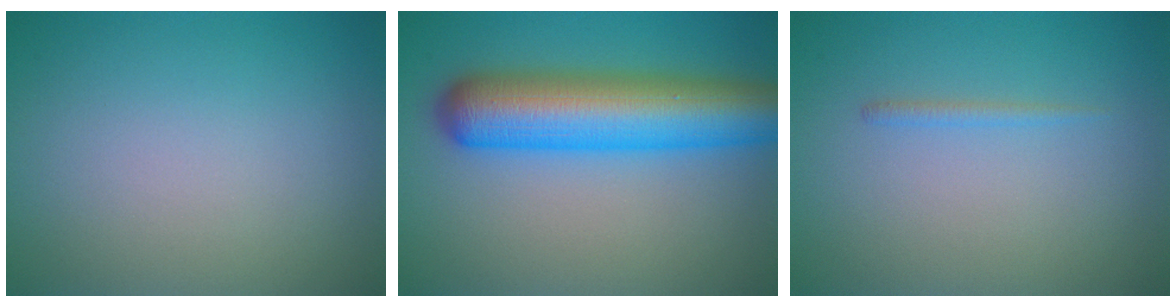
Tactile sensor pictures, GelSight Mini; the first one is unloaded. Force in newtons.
{"total": 9.7, "press": 9.7, "slide": 0.4}
{"total": 0.8, "press": 0.8, "slide": 0.1}